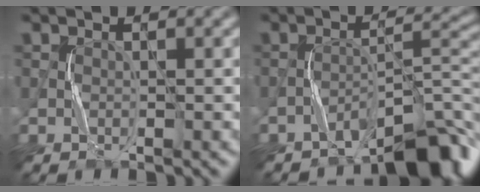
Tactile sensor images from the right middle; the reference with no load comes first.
{"total": 6.4, "force": [-5.2, 1.5, 3.4], "torque": [-0.033, 0.017, -0.085]}